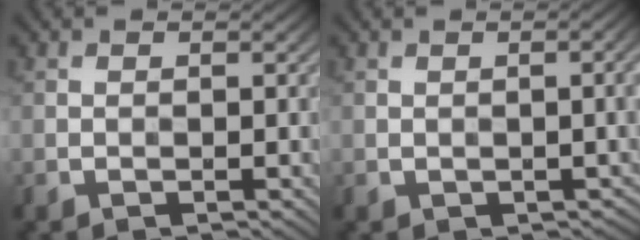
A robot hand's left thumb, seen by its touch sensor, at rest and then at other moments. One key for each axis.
{"total": 2.9, "fx": -0.5, "fy": 1.1, "fz": 2.6, "tx": -0.026, "ty": -0.003, "tz": 0.008}